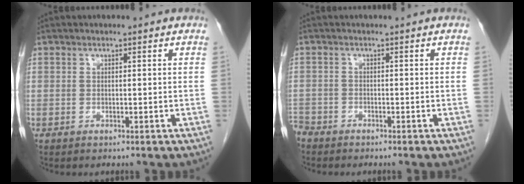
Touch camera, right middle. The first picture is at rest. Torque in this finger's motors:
{"motor_torque": [0.39, -0.32, 0.33, 0.07]}